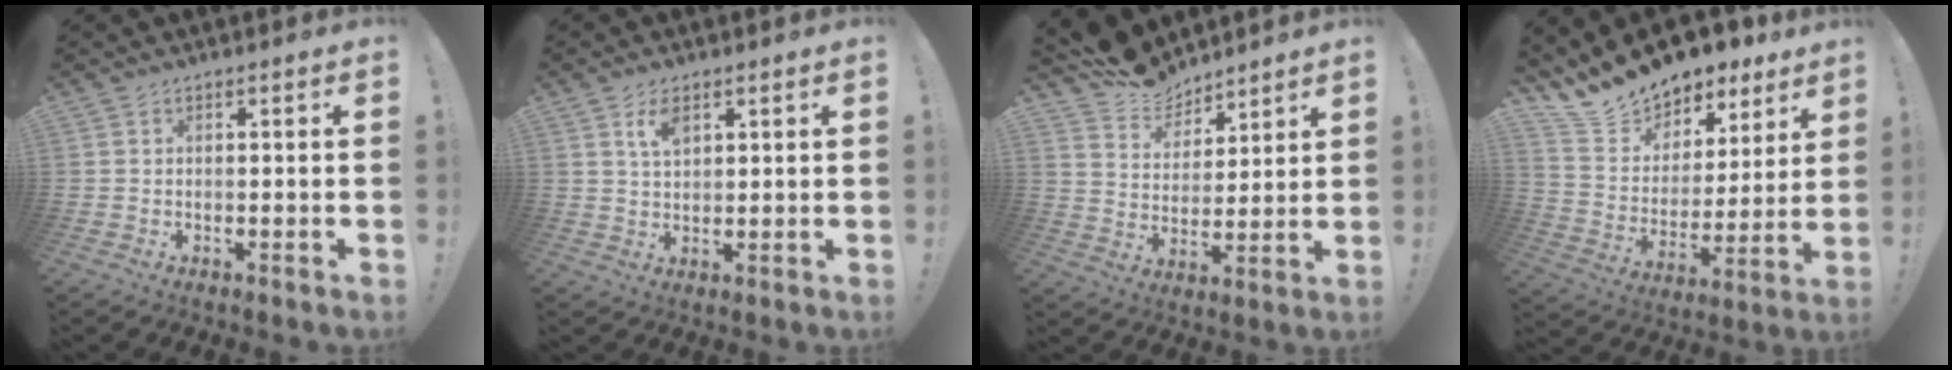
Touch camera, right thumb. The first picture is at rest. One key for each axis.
{"total": 5.1, "fx": 2.7, "fy": 2.6, "fz": 3.4, "tx": -0.056, "ty": -0.007, "tz": 0.047}
{"total": 10.5, "fx": 9.2, "fy": 4.9, "fz": 0.8, "tx": -0.024, "ty": -0.077, "tz": 0.177}
{"total": 15.2, "fx": 13.7, "fy": 6.1, "fz": 2.8, "tx": -0.075, "ty": -0.109, "tz": 0.253}